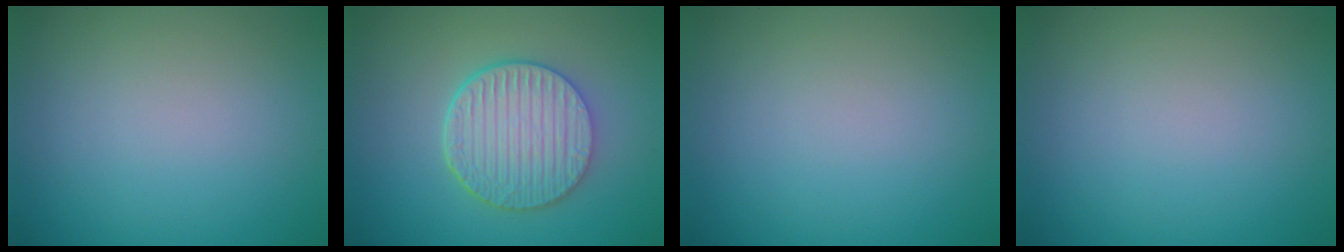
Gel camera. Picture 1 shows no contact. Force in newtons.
{"total": 6.0, "press": 4.5, "slide": 4.0}
{"total": 0.0}
{"total": 0.0}